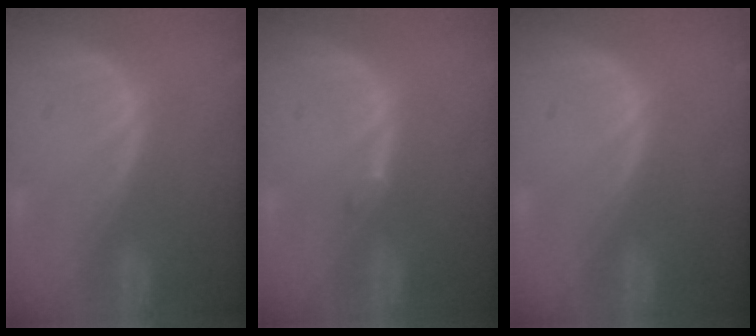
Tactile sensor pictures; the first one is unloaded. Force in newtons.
{"total": 0.9, "press": 0.9, "slide": 0.3}
{"total": 0.0}